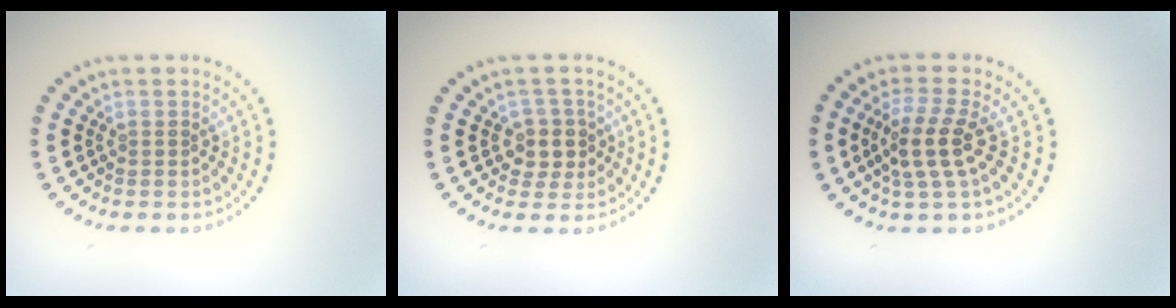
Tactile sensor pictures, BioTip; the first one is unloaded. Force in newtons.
{"total": 2.5, "press": 2.2, "slide": 1.2}
{"total": 3.4, "press": 2.9, "slide": 1.7}